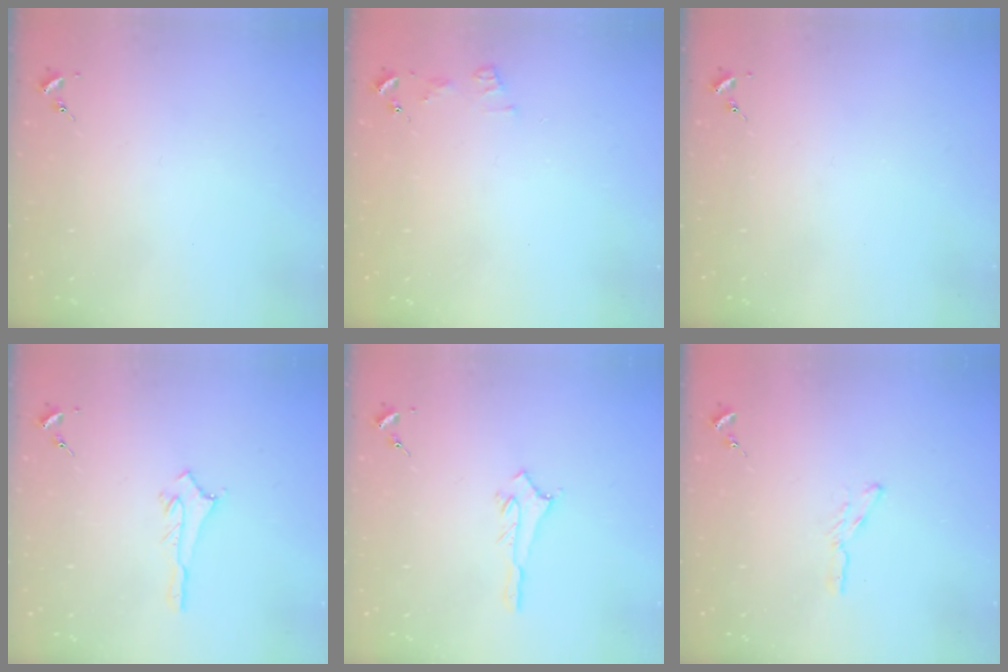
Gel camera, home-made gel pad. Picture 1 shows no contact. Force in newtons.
{"total": 5.2, "press": 5.2, "slide": 0.7}
{"total": 0.0}
{"total": 2.9, "press": 2.9, "slide": 0.3}
{"total": 2.9, "press": 2.8, "slide": 0.4}
{"total": 4.0, "press": 4.0, "slide": 0.4}